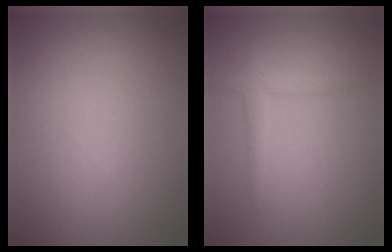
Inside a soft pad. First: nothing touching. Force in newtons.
{"total": 1.9, "press": 1.9, "slide": 0.1}